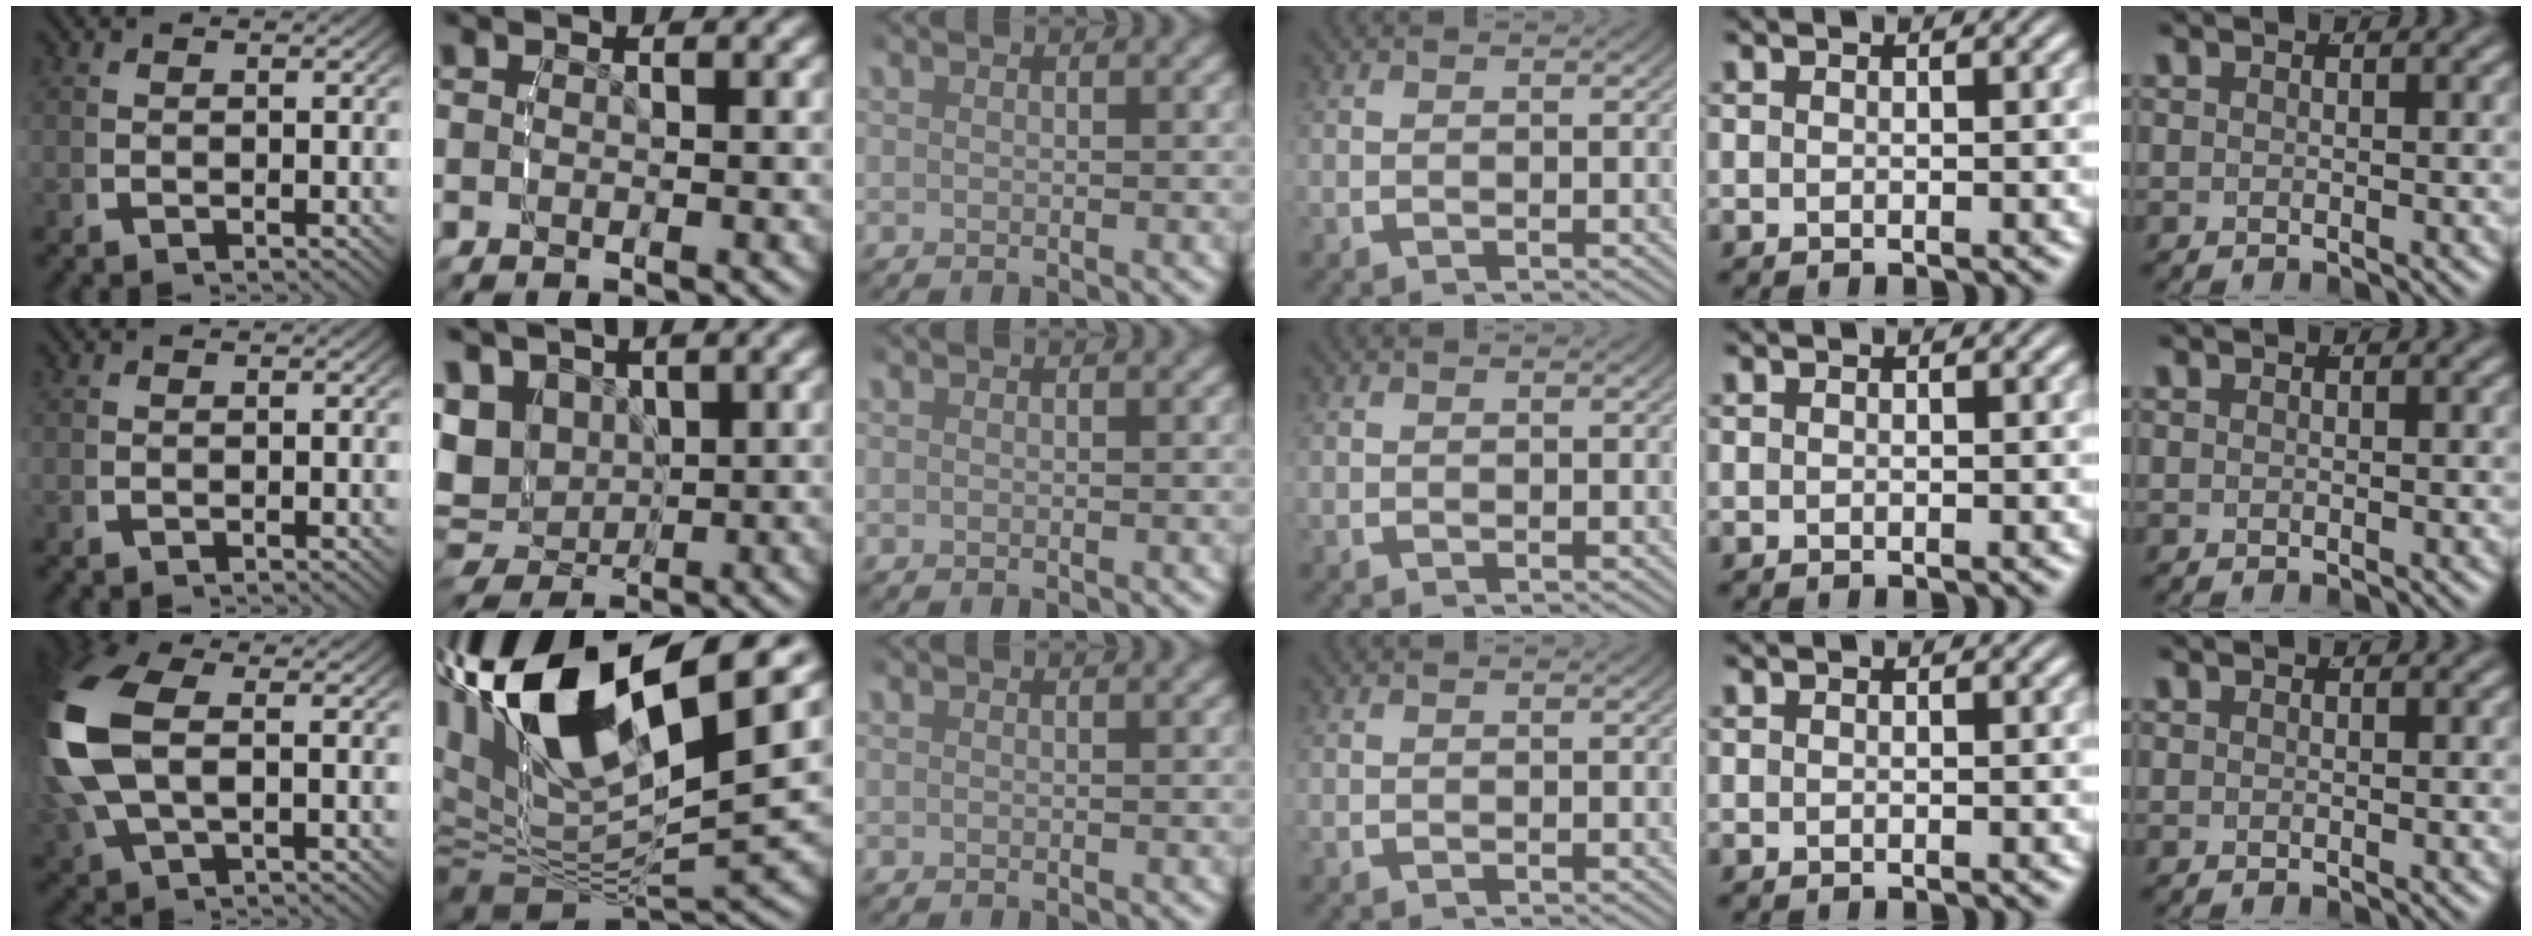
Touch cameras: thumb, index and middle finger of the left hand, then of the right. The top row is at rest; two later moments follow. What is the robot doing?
{"motion": "lift_and_place", "object": "pen"}